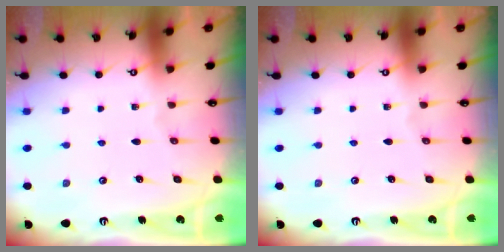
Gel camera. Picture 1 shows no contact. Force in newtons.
{"total": 0.0}